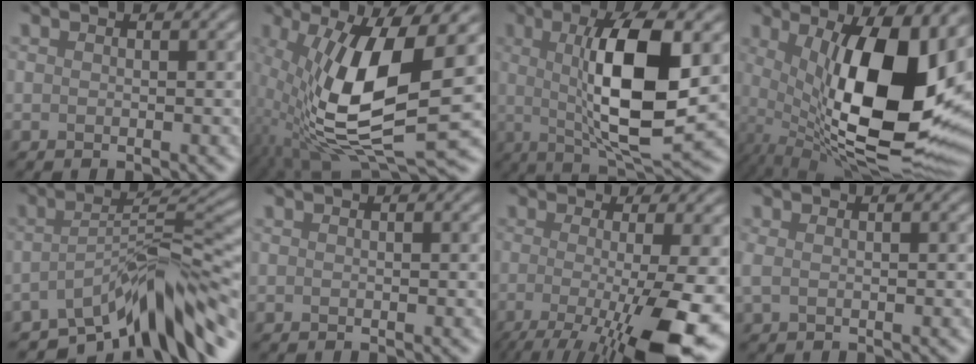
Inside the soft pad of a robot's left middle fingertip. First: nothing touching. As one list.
[{"total": 10.5, "force": [-0.2, 3.4, 9.9], "torque": [-0.227, -0.017, -0.004]}, {"total": 9.3, "force": [1.4, 2.2, 8.9], "torque": [-0.147, -0.007, 0.027]}, {"total": 14.4, "force": [1.3, 5.7, 13.2], "torque": [-0.215, -0.024, 0.025]}, {"total": 8.6, "force": [-5.8, 1.7, 6.1], "torque": [-0.089, 0.008, -0.106]}, {"total": 0.0}, {"total": 9.9, "force": [-4.6, 2.1, 8.5], "torque": [-0.157, -0.027, -0.076]}, {"total": 0.0}]